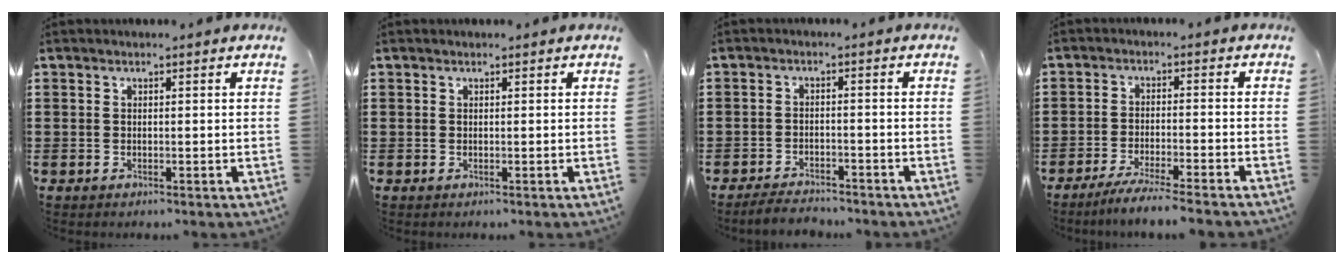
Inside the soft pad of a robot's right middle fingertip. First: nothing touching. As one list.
[{"total": 0.0}, {"total": 3.1, "force": [-3.0, 0.5, 0.4], "torque": [-0.011, 0.002, -0.062]}, {"total": 4.2, "force": [-3.9, -0.3, 1.7], "torque": [-0.034, -0.012, -0.076]}]